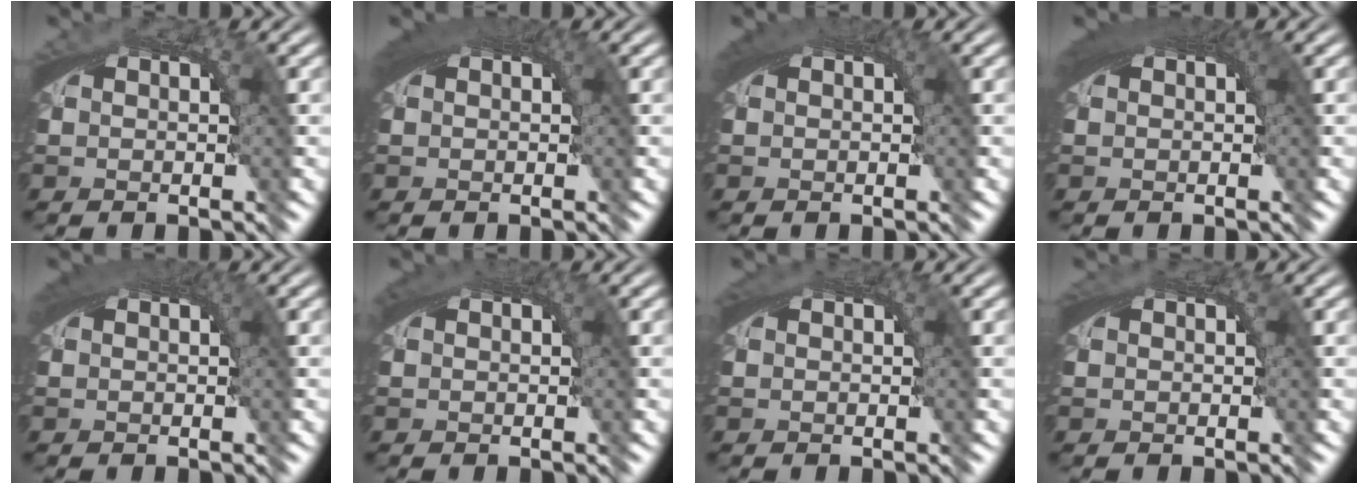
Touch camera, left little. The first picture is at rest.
{"total": 2.6, "force": [1.1, 0.7, 2.3], "torque": [-0.029, 0.009, 0.016]}
{"total": 2.0, "force": [0.9, 0.3, 1.8], "torque": [-0.023, 0.007, 0.014]}
{"total": 3.0, "force": [1.2, 0.8, 2.6], "torque": [-0.029, 0.012, 0.016]}
{"total": 2.3, "force": [1.0, 0.5, 2.0], "torque": [-0.024, 0.009, 0.015]}
{"total": 1.5, "force": [0.7, 0.1, 1.3], "torque": [-0.018, 0.005, 0.012]}
{"total": 1.1, "force": [0.5, 0.1, 0.9], "torque": [-0.014, 0.004, 0.009]}
{"total": 0.7, "force": [0.3, 0.2, 0.7], "torque": [-0.011, 0.002, 0.005]}